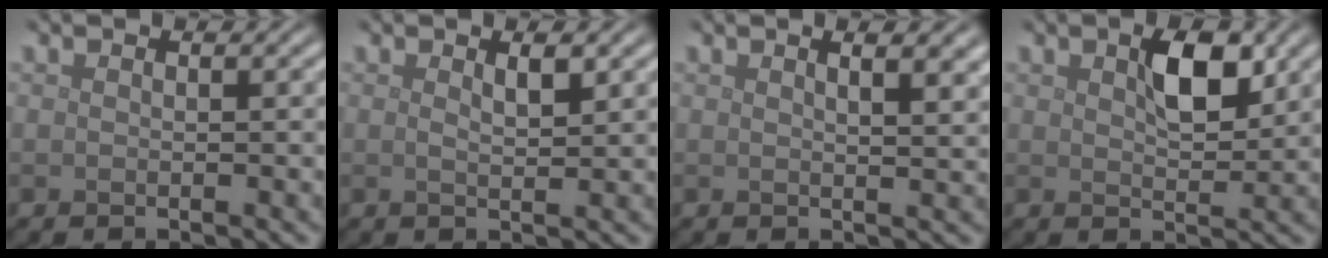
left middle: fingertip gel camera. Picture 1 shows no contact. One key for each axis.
{"total": 1.4, "fx": 0.7, "fy": 0.3, "fz": 1.2, "tx": -0.020, "ty": 0.000, "tz": 0.009}
{"total": 4.6, "fx": 2.6, "fy": 1.9, "fz": 3.3, "tx": -0.017, "ty": 0.022, "tz": 0.012}
{"total": 3.5, "fx": 1.6, "fy": 1.4, "fz": 2.7, "tx": -0.046, "ty": 0.004, "tz": 0.028}